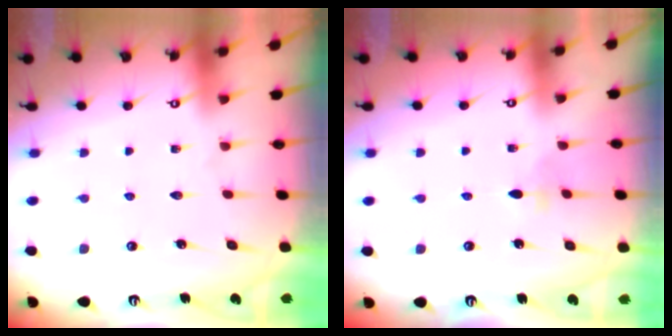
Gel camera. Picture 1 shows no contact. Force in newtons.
{"total": 2.7, "press": 2.6, "slide": 0.6}